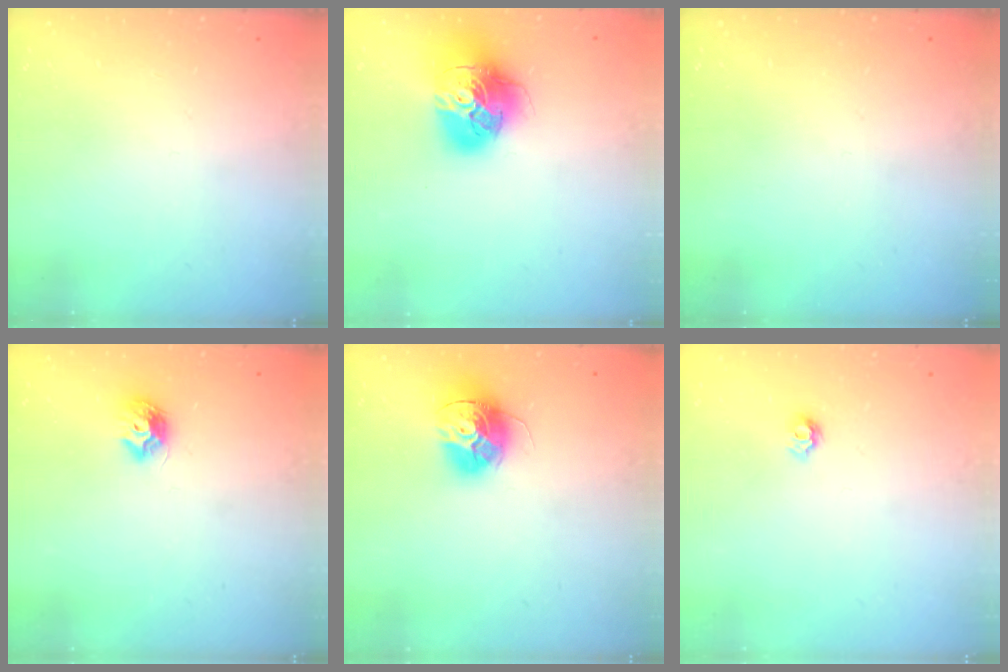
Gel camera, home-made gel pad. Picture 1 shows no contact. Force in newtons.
{"total": 16.7, "press": 16.6, "slide": 1.9}
{"total": 0.0}
{"total": 8.0, "press": 8.0, "slide": 0.5}
{"total": 13.7, "press": 13.7, "slide": 1.0}
{"total": 5.9, "press": 5.8, "slide": 0.7}